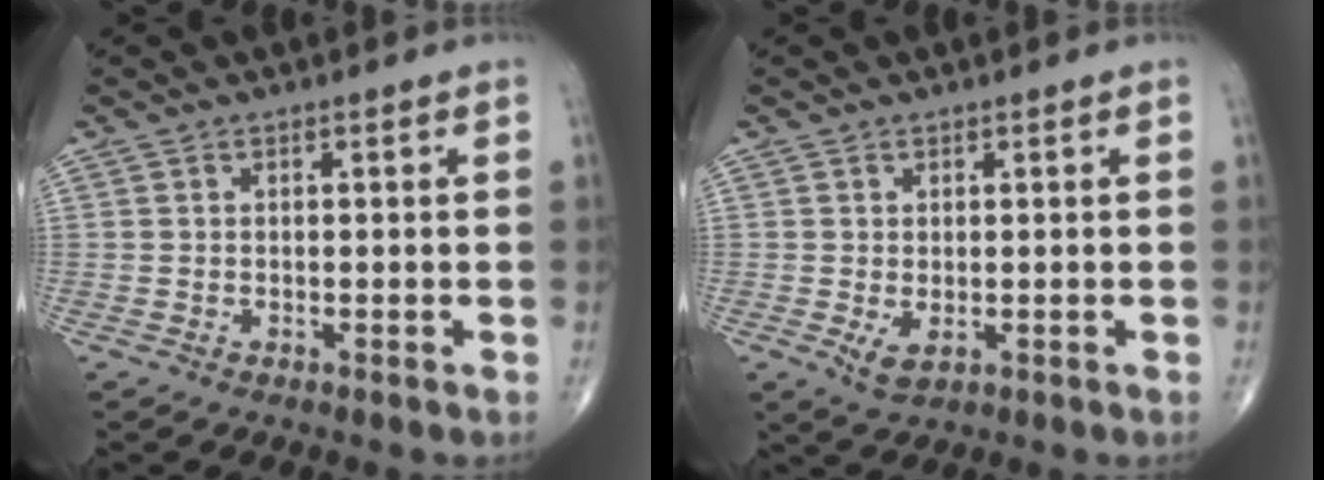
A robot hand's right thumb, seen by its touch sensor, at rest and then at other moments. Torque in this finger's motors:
{"motor_torque": [-0.26, 0.20, 0.32, -0.03, 0.08]}